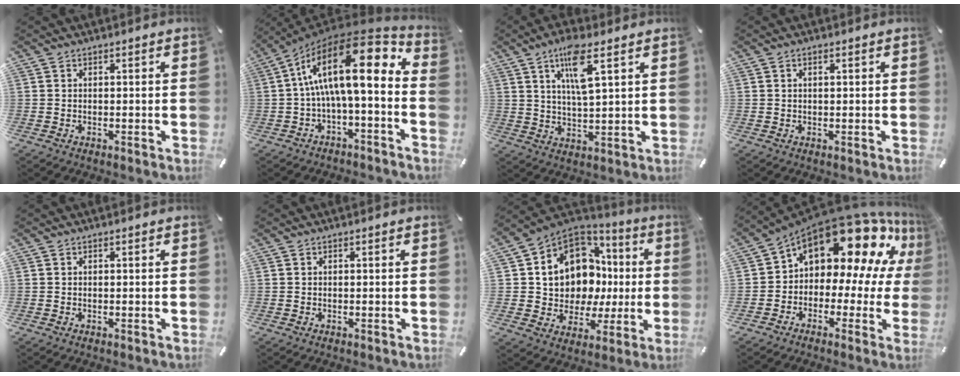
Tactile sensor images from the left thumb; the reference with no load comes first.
{"total": 19.8, "force": [2.9, 6.8, 18.4], "torque": [-0.323, -0.027, 0.039]}
{"total": 9.7, "force": [4.9, 2.4, 8.0], "torque": [-0.150, -0.004, 0.083]}
{"total": 1.0, "force": [0.3, 0.4, 0.8], "torque": [-0.017, 0.003, 0.005]}
{"total": 0.0}
{"total": 0.0}
{"total": 12.7, "force": [3.9, 10.9, 5.3], "torque": [-0.100, -0.045, 0.090]}
{"total": 18.3, "force": [11.1, 9.8, 10.8], "torque": [-0.179, -0.088, 0.185]}